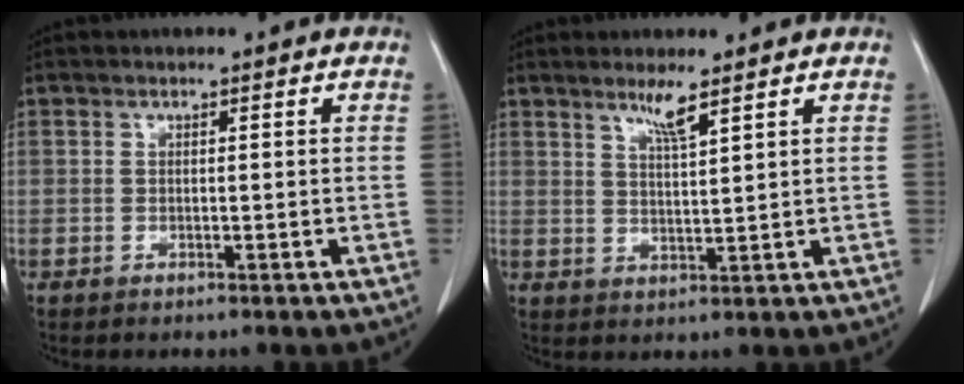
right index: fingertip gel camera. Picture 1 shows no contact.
{"total": 3.5, "force": [2.6, -0.3, 2.4], "torque": [-0.048, -0.006, 0.050]}